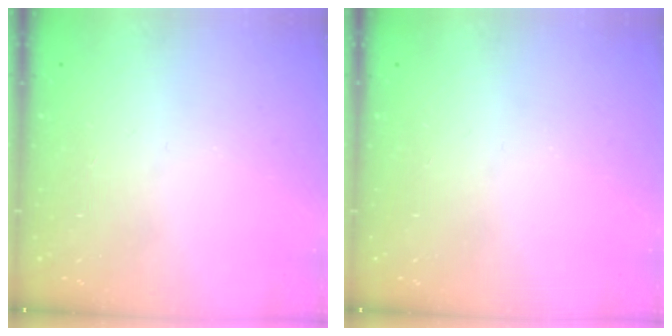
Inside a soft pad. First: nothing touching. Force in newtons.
{"total": 0.0}